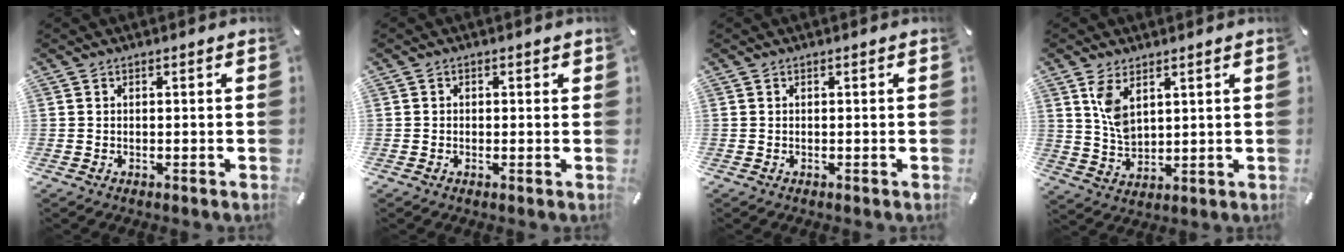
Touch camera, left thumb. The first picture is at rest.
{"total": 0.9, "force": [-0.2, 0.8, 0.2], "torque": [-0.003, 0.005, -0.006]}
{"total": 0.0}
{"total": 6.9, "force": [3.8, 3.8, 4.4], "torque": [-0.109, -0.015, 0.068]}